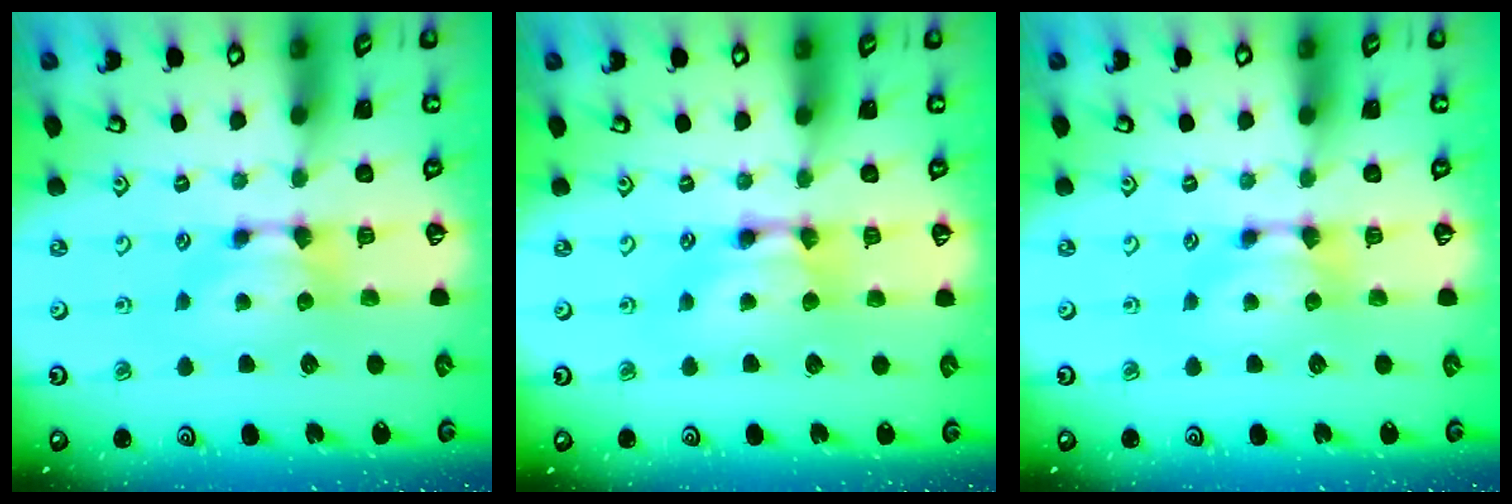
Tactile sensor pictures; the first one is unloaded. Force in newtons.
{"total": 2.1, "press": 2.1, "slide": 0.1}
{"total": 0.0}